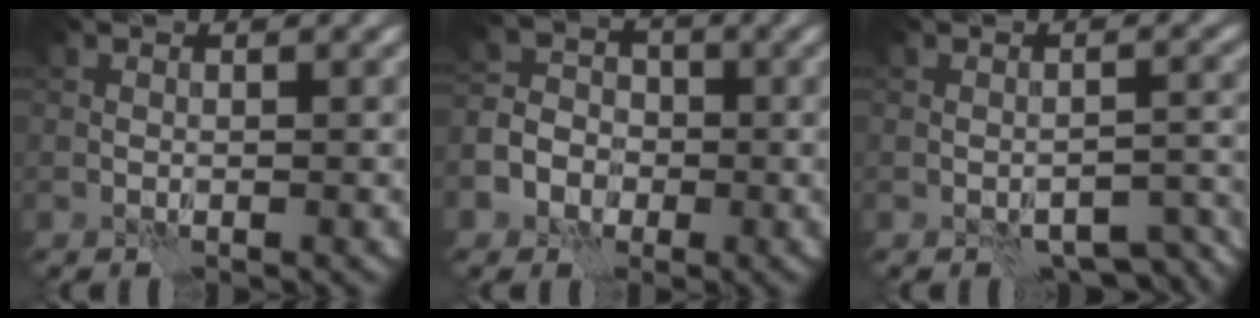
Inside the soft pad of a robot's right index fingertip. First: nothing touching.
{"total": 6.1, "force": [-2.5, 5.1, 2.0], "torque": [-0.018, -0.003, -0.069]}
{"total": 5.0, "force": [-3.2, 2.0, 3.3], "torque": [-0.035, -0.005, -0.038]}